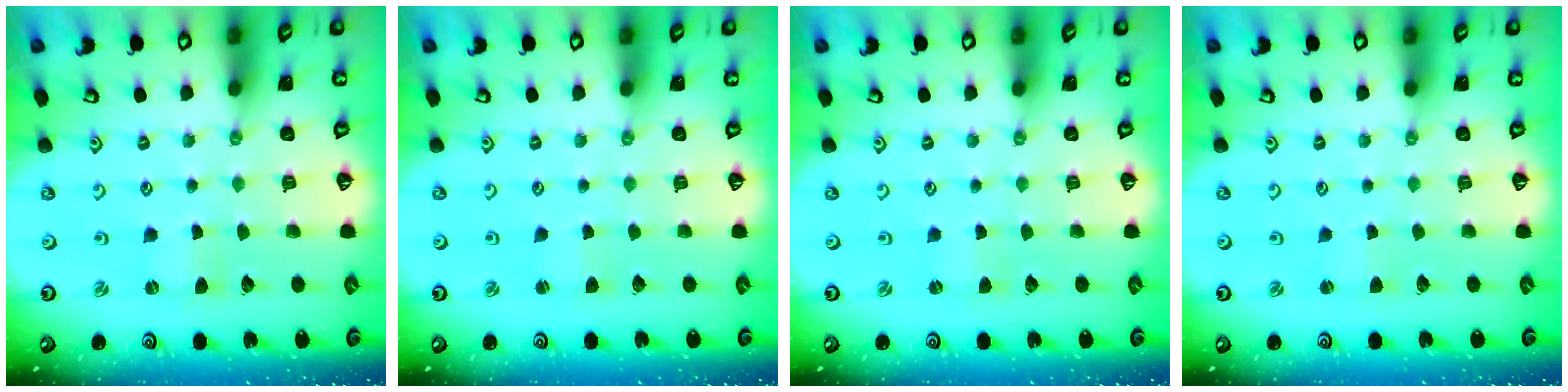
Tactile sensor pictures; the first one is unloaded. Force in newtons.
{"total": 1.6, "press": 1.6, "slide": 0.2}
{"total": 1.2, "press": 1.2, "slide": 0.2}
{"total": 1.8, "press": 1.7, "slide": 0.2}